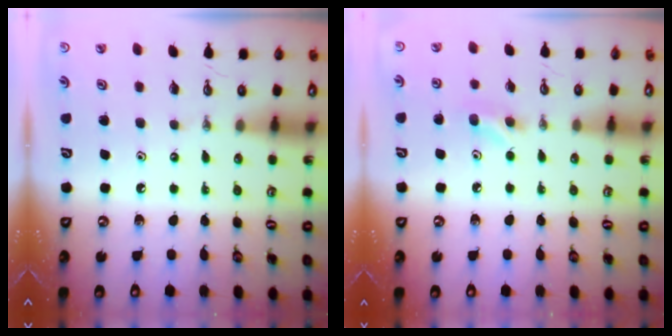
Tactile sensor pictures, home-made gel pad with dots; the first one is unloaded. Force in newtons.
{"total": 4.9, "press": 4.8, "slide": 0.7}